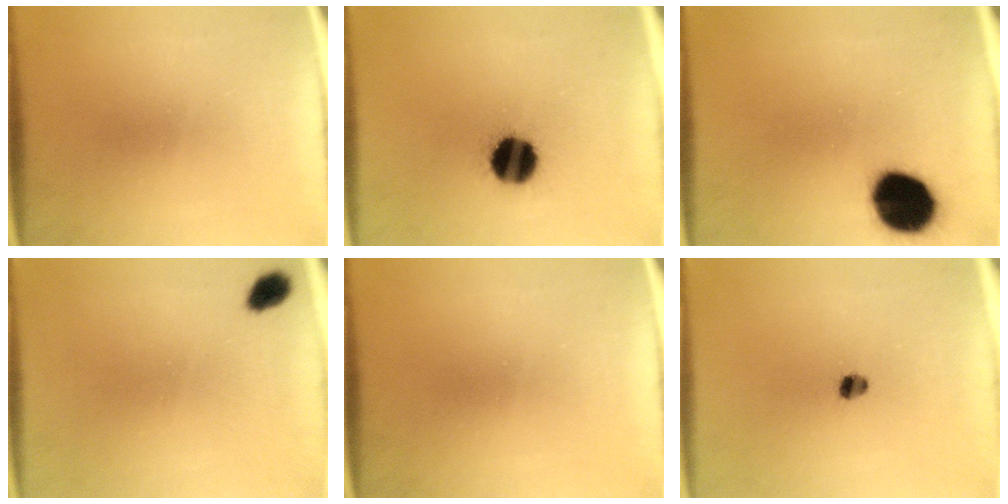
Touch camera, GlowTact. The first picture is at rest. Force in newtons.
{"total": 12.2}
{"total": 14.7}
{"total": 3.0}
{"total": 0.0}
{"total": 2.3}